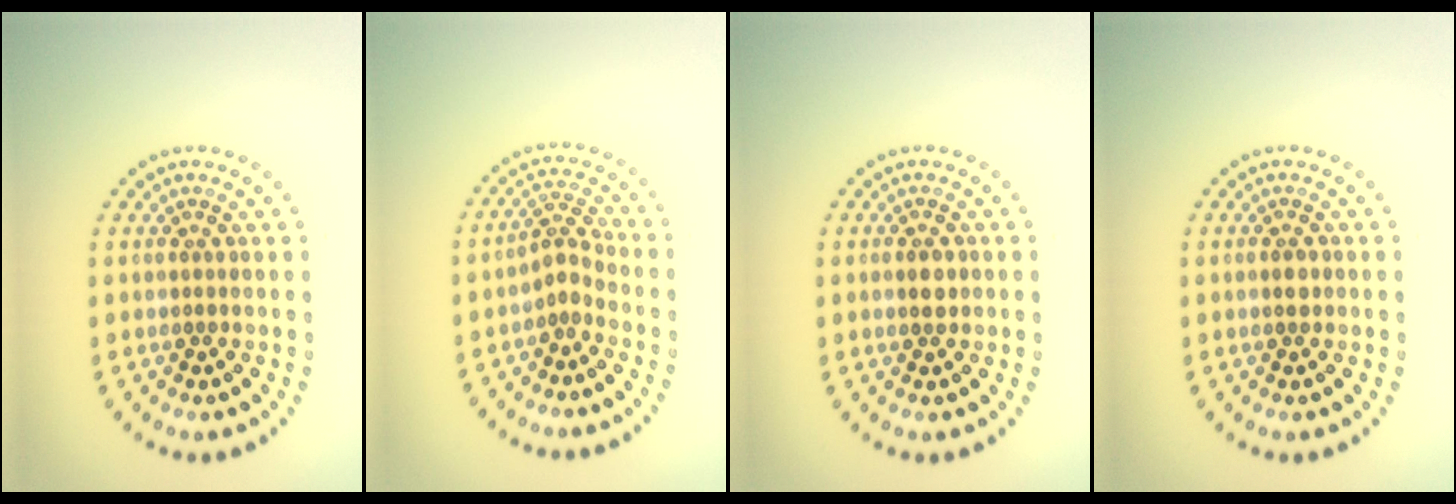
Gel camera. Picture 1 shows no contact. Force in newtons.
{"total": 1.9, "press": 1.3, "slide": 1.5}
{"total": 1.6, "press": 1.6, "slide": 0.2}
{"total": 0.9, "press": 0.8, "slide": 0.3}